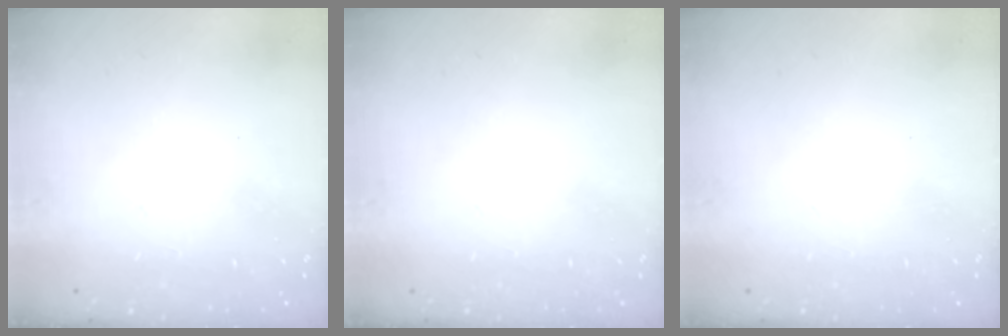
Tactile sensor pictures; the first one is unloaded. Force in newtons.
{"total": 0.0}
{"total": 0.0}